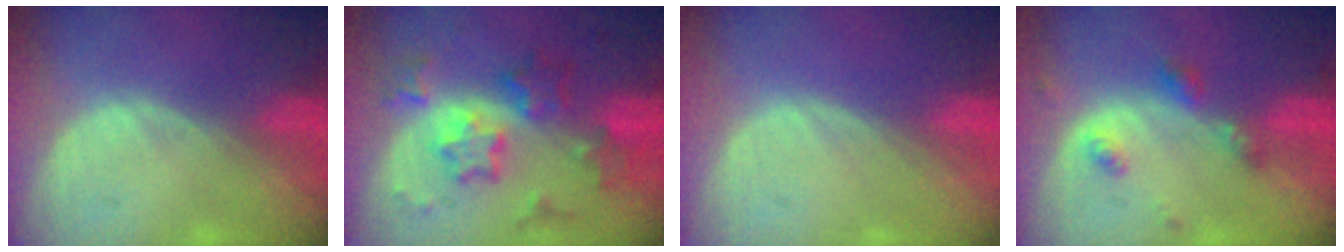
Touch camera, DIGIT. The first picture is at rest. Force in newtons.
{"total": 8.3, "press": 8.3, "slide": 0.6}
{"total": 0.0}
{"total": 3.8, "press": 3.7, "slide": 0.5}